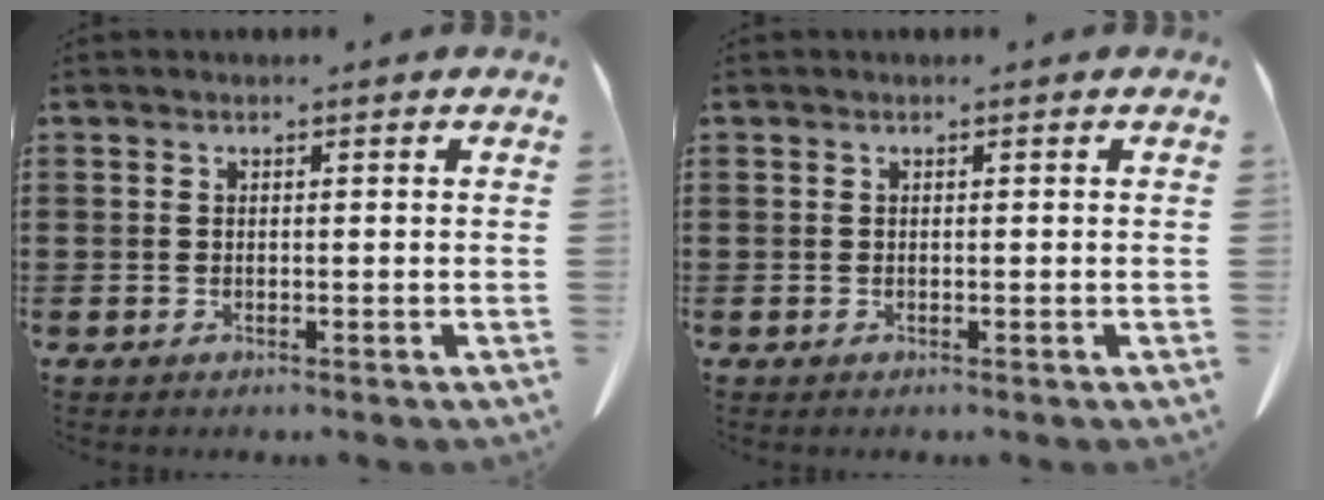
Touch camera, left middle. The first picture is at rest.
{"total": 0.0}